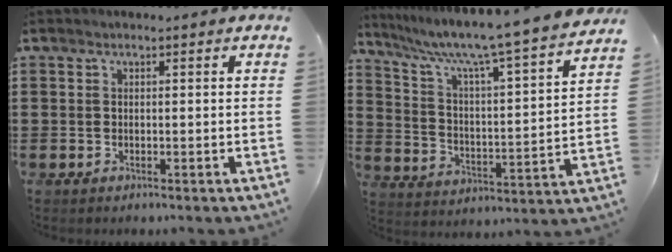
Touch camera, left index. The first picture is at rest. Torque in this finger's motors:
{"motor_torque": [1.57, -0.57, 0.38, 0.21]}